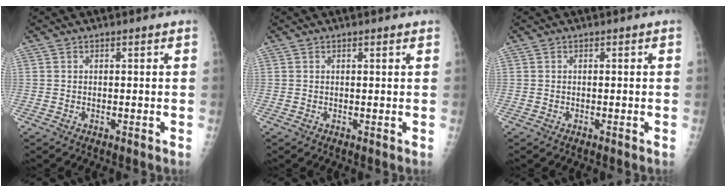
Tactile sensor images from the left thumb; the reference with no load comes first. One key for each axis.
{"total": 1.1, "fx": 0.9, "fy": 0.1, "fz": 0.7, "tx": -0.007, "ty": 0.000, "tz": 0.012}
{"total": 0.0}